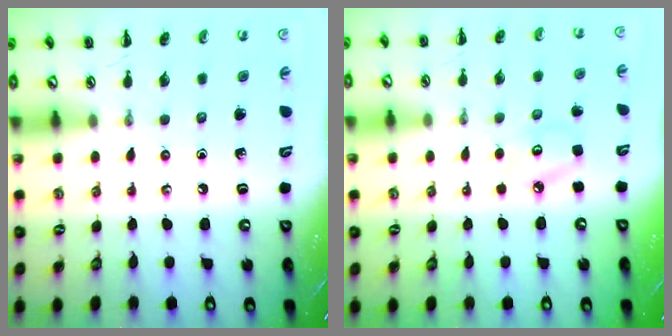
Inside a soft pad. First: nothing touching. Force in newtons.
{"total": 4.0, "press": 3.8, "slide": 1.0}